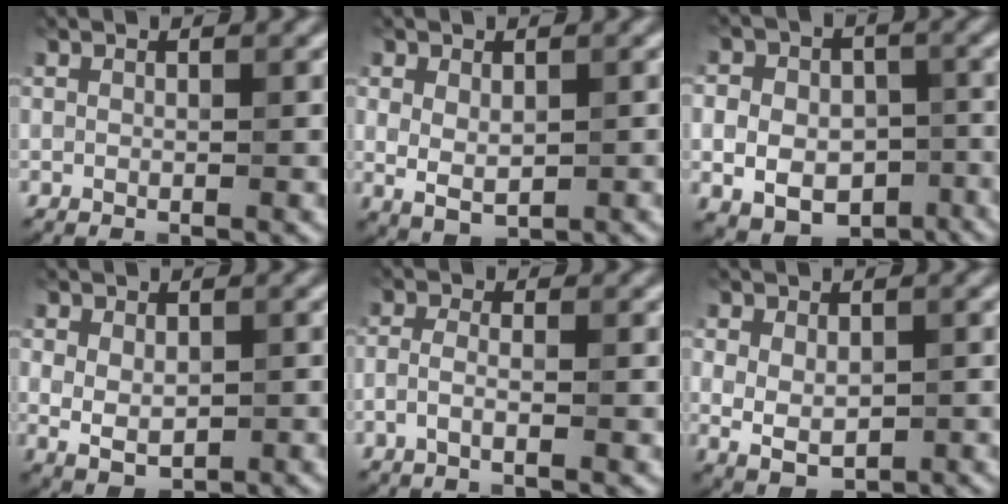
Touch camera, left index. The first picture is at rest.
{"total": 2.6, "force": [0.3, 1.7, 2.0], "torque": [-0.036, -0.004, 0.012]}
{"total": 9.0, "force": [-2.5, 7.2, 4.8], "torque": [-0.069, -0.018, -0.045]}
{"total": 3.3, "force": [0.0, 2.2, 2.5], "torque": [-0.038, -0.003, 0.005]}
{"total": 1.6, "force": [-0.7, 0.5, 1.4], "torque": [-0.031, 0.001, -0.021]}
{"total": 3.7, "force": [0.0, 2.4, 2.8], "torque": [-0.044, -0.005, 0.003]}